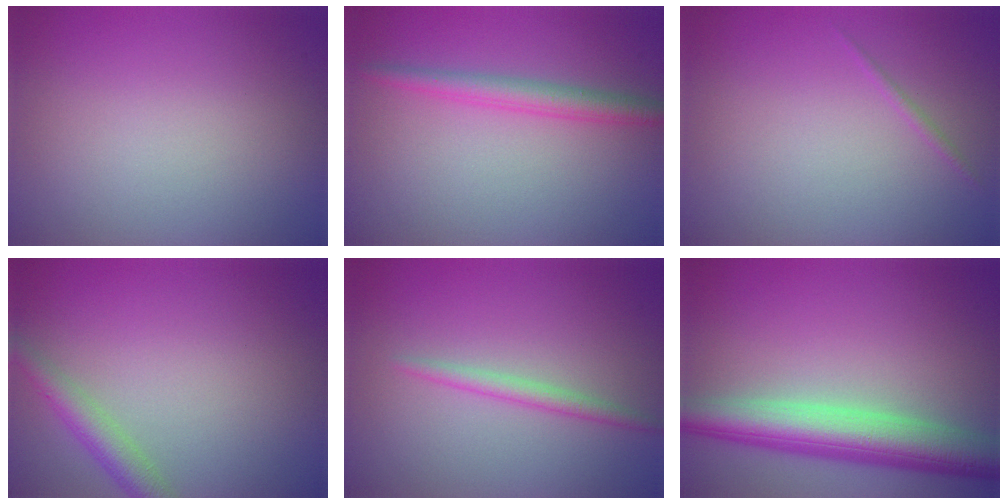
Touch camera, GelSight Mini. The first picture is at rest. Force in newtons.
{"total": 2.6, "press": 2.6, "slide": 0.1}
{"total": 0.6, "press": 0.6, "slide": 0.0}
{"total": 2.6, "press": 2.6, "slide": 0.1}
{"total": 1.6, "press": 1.6, "slide": 0.0}
{"total": 7.2, "press": 7.1, "slide": 0.4}